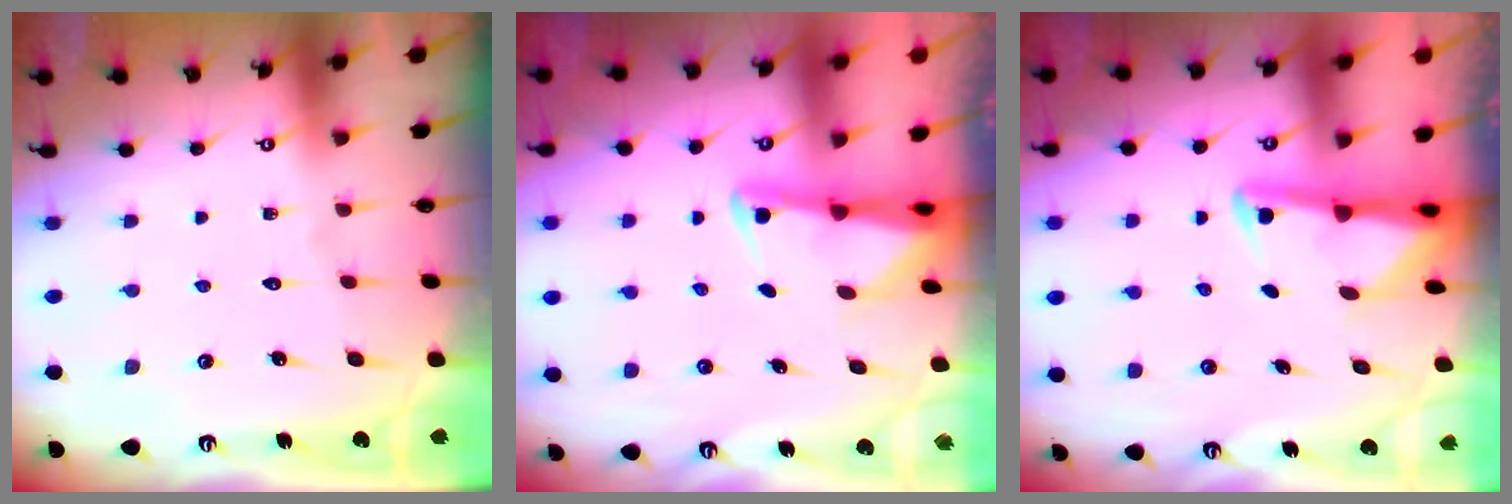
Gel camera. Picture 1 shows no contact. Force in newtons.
{"total": 2.3, "press": 2.3, "slide": 0.5}
{"total": 2.8, "press": 2.7, "slide": 0.7}